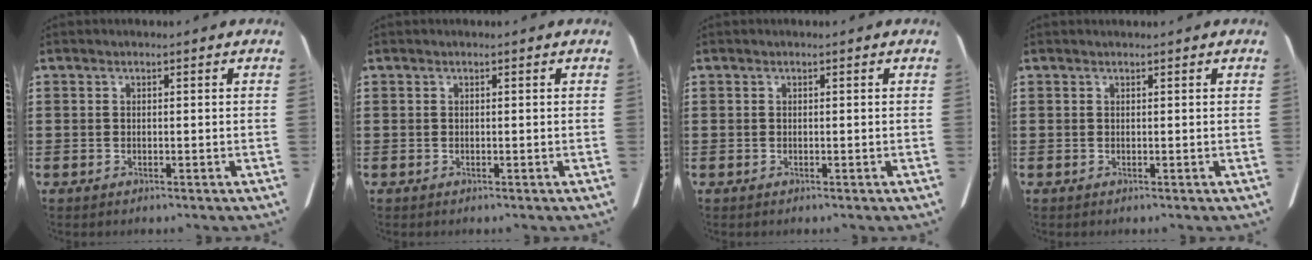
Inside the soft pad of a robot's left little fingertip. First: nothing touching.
{"total": 0.0}
{"total": 0.0}
{"total": 0.0}